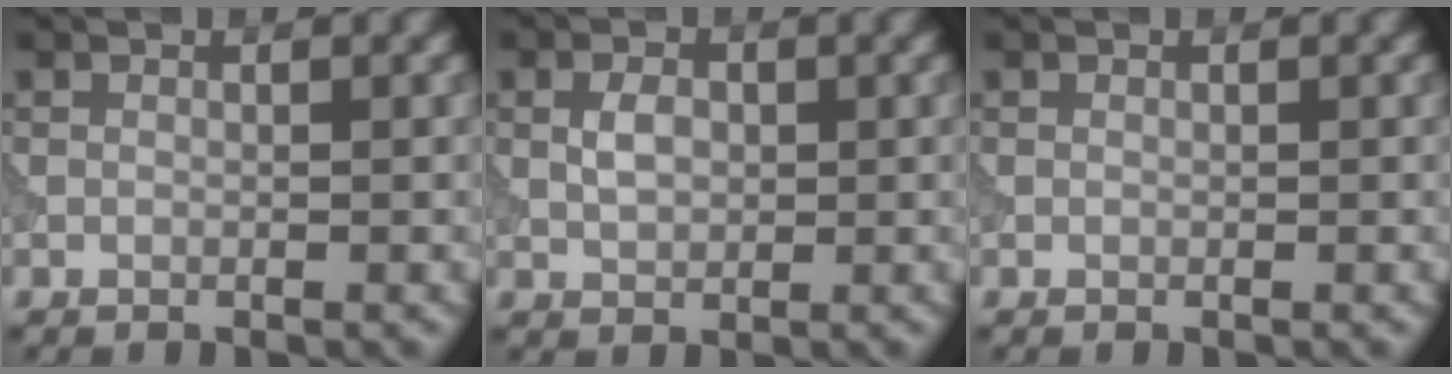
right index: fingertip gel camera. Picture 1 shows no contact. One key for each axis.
{"total": 2.2, "fx": 0.3, "fy": 1.5, "fz": 1.6, "tx": -0.033, "ty": 0.003, "tz": 0.005}
{"total": 0.0}